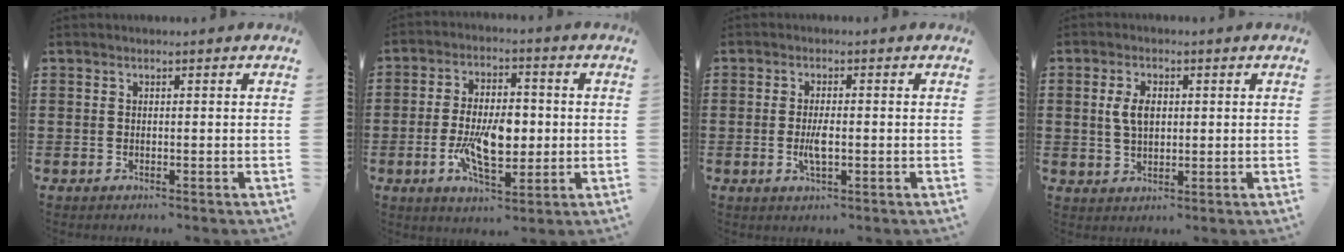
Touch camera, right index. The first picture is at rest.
{"total": 9.9, "force": [-1.4, 4.8, 8.5], "torque": [-0.169, -0.001, -0.029]}
{"total": 3.4, "force": [-0.6, 1.1, 3.2], "torque": [-0.070, -0.004, -0.015]}
{"total": 4.4, "force": [0.7, 2.4, 3.5], "torque": [-0.082, 0.008, 0.009]}